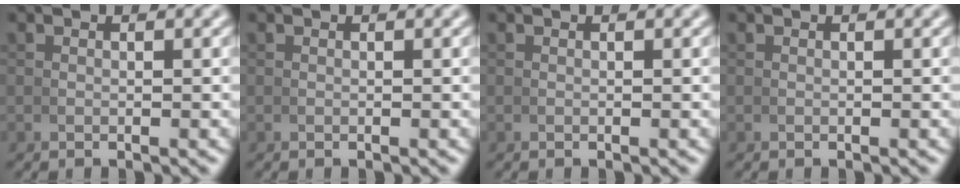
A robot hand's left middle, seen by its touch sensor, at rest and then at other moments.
{"total": 0.0}
{"total": 0.0}
{"total": 0.0}